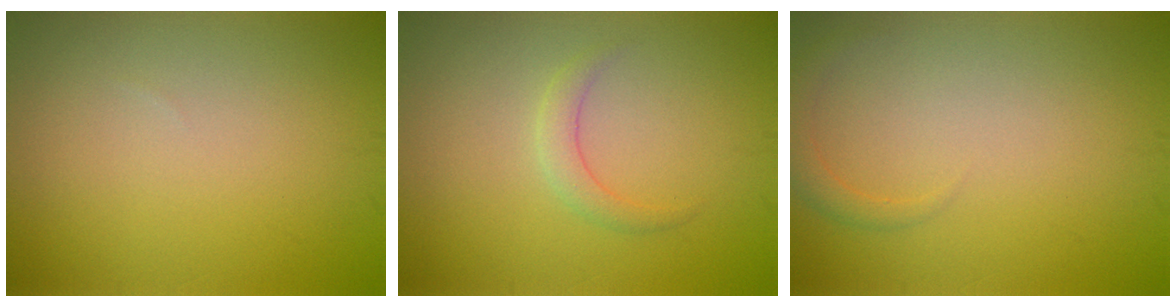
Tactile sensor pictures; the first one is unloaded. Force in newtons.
{"total": 1.5, "press": 1.5, "slide": 0.0}
{"total": 1.5, "press": 1.5, "slide": 0.1}